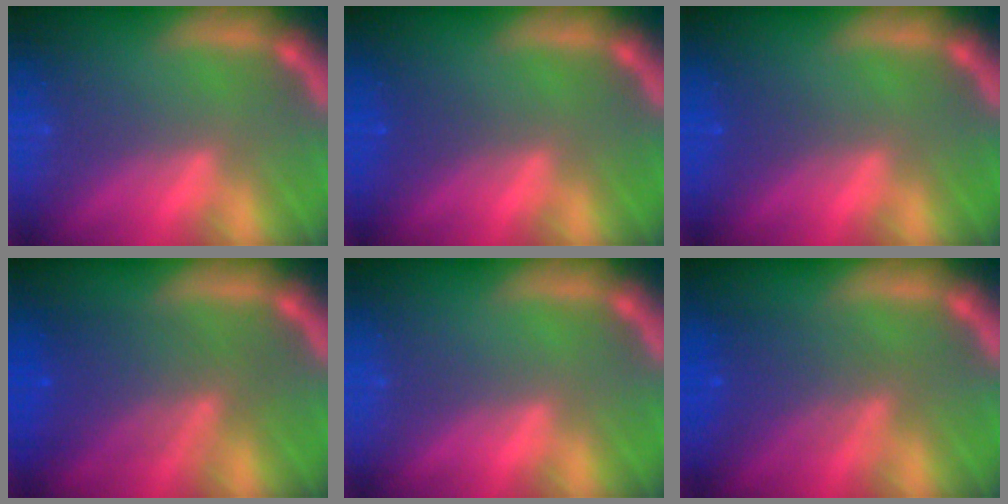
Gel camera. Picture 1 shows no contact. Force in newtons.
{"total": 1.0}
{"total": 1.0}
{"total": 6.0}
{"total": 0.0}
{"total": 4.6}